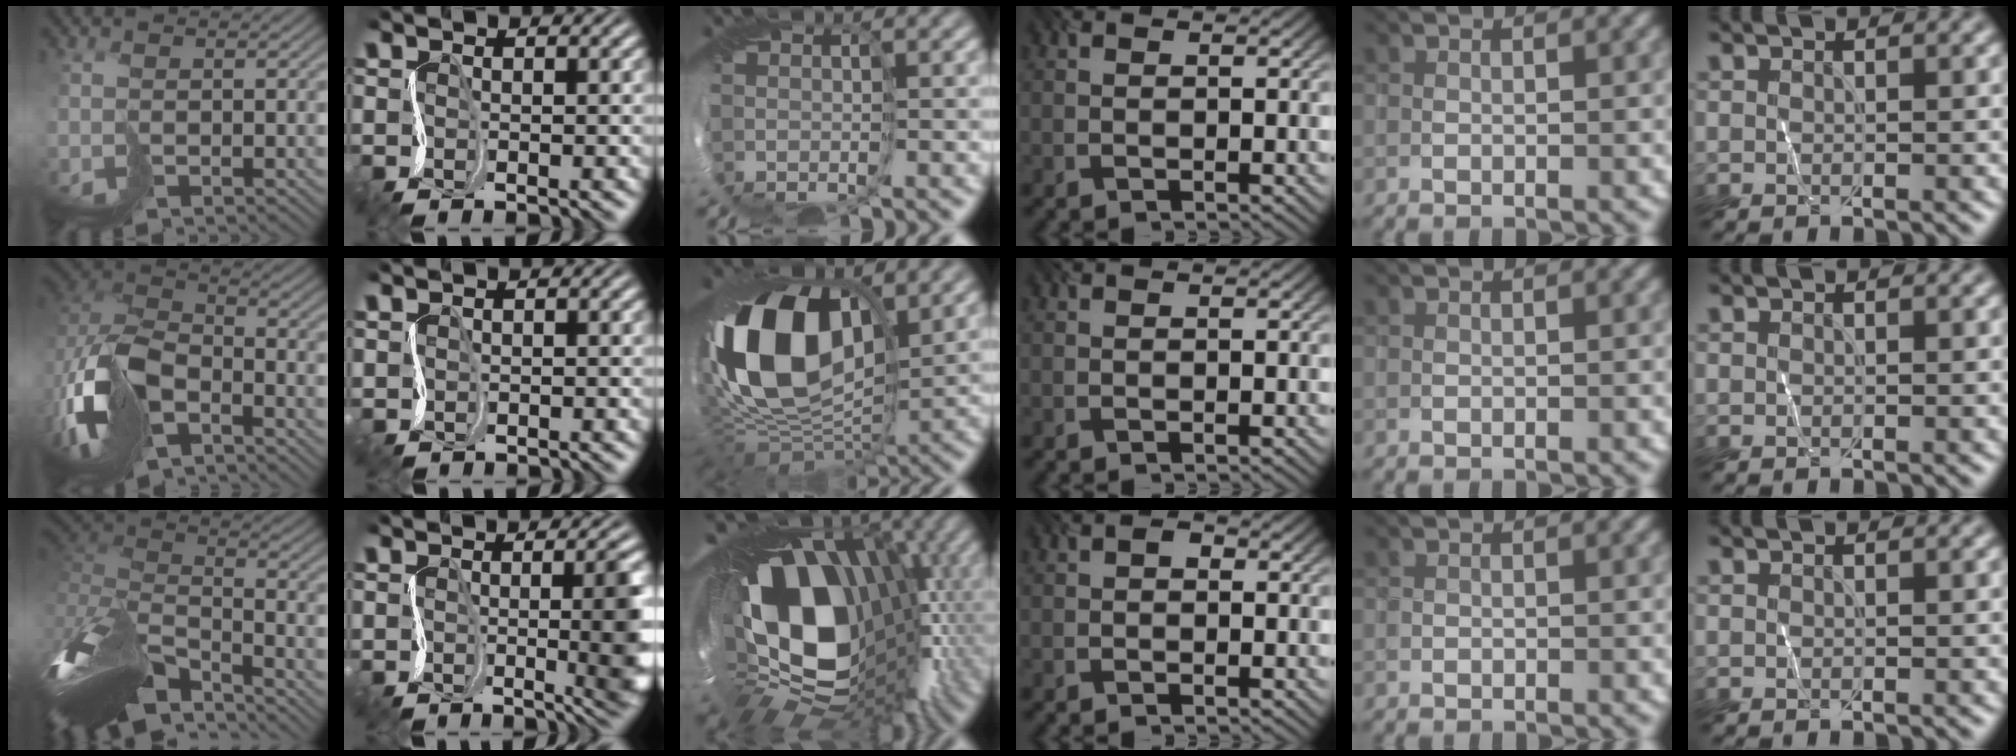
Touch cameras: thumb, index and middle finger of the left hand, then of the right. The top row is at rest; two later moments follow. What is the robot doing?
{"motion": "cut", "object": "receipt paper"}